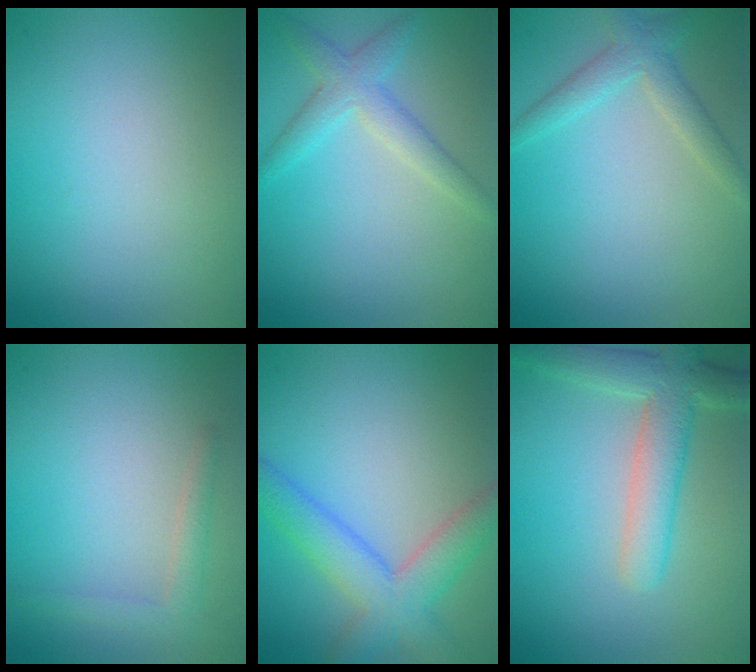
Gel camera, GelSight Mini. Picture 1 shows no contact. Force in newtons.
{"total": 2.9, "press": 2.9, "slide": 0.2}
{"total": 2.6, "press": 2.6, "slide": 0.2}
{"total": 1.8, "press": 1.8, "slide": 0.2}
{"total": 5.4, "press": 5.4, "slide": 0.3}
{"total": 5.1, "press": 5.1, "slide": 0.2}